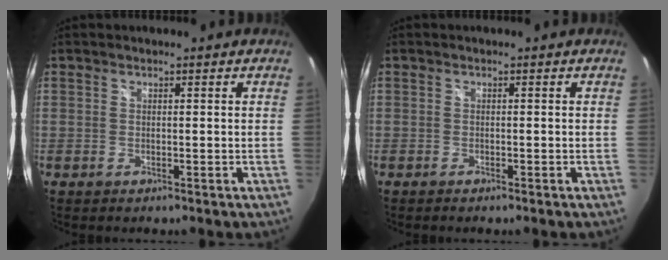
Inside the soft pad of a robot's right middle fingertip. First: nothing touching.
{"total": 0.6, "force": [-0.6, 0.0, 0.3], "torque": [-0.004, -0.002, -0.011]}